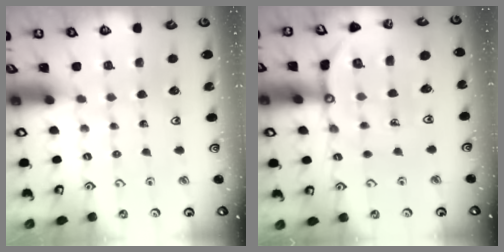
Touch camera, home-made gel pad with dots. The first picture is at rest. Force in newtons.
{"total": 13.1, "press": 13.0, "slide": 1.5}